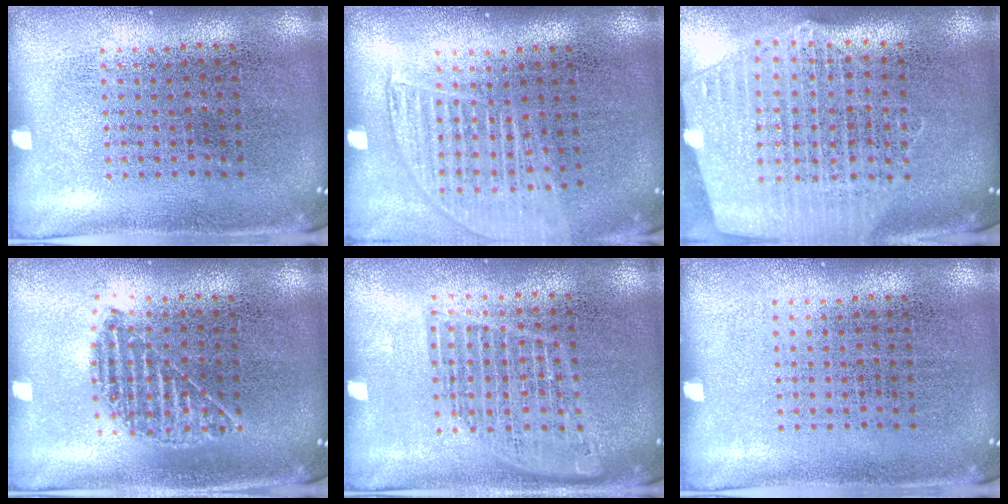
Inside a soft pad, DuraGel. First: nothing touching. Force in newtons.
{"total": 1.4, "press": 1.3, "slide": 0.6}
{"total": 2.6, "press": 2.3, "slide": 1.3}
{"total": 1.1, "press": 1.0, "slide": 0.5}
{"total": 1.4, "press": 1.2, "slide": 0.6}
{"total": 0.0}